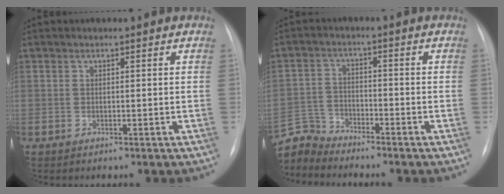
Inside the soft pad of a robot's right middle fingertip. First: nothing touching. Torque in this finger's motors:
{"motor_torque": [-0.14, -0.09, -0.07, -0.04]}